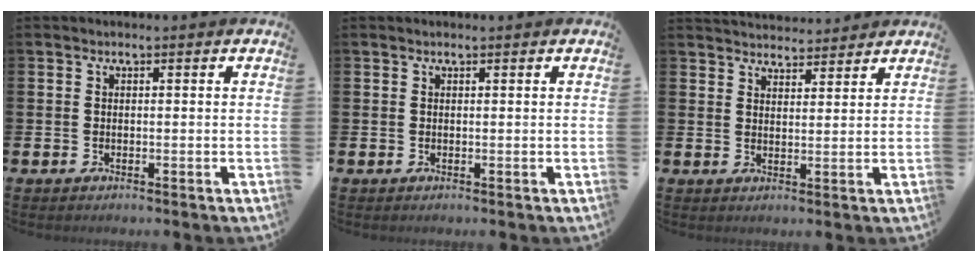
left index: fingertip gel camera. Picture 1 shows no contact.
{"total": 0.0}
{"total": 3.9, "force": [3.8, 0.7, -0.2], "torque": [0.001, -0.021, 0.071]}